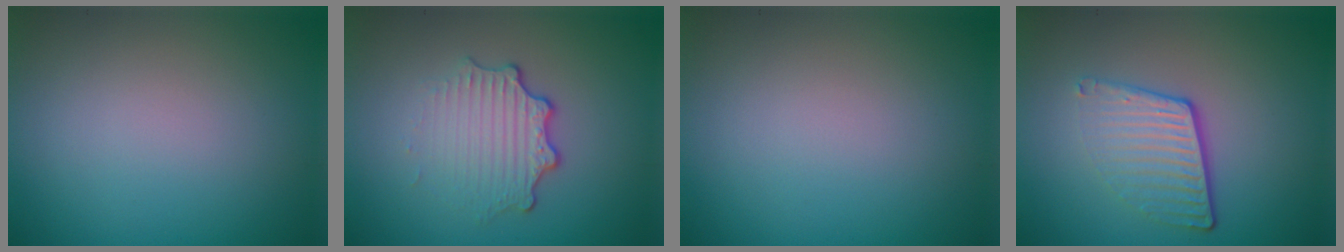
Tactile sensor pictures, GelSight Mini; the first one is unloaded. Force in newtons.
{"total": 3.3, "press": 2.5, "slide": 2.2}
{"total": 0.0}
{"total": 3.8, "press": 2.5, "slide": 2.9}